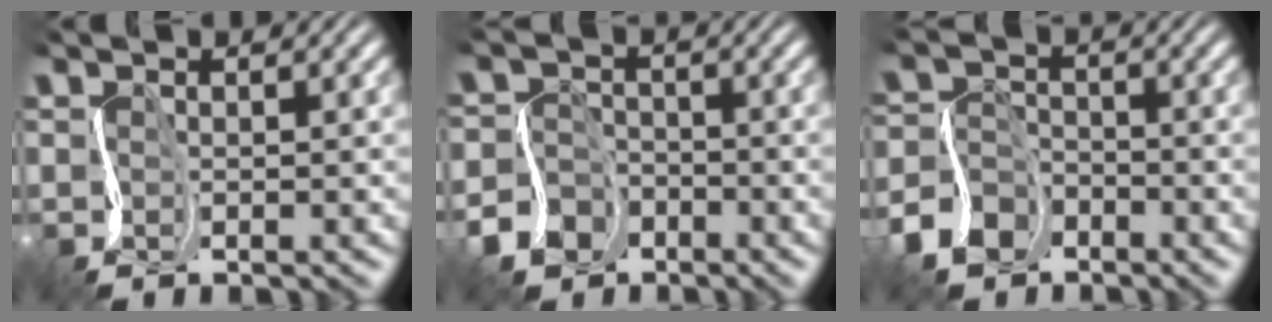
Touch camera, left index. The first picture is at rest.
{"total": 5.4, "force": [-3.4, 4.0, 1.0], "torque": [-0.007, -0.009, -0.071]}
{"total": 3.9, "force": [-2.7, 2.7, 1.1], "torque": [-0.030, 0.002, -0.059]}